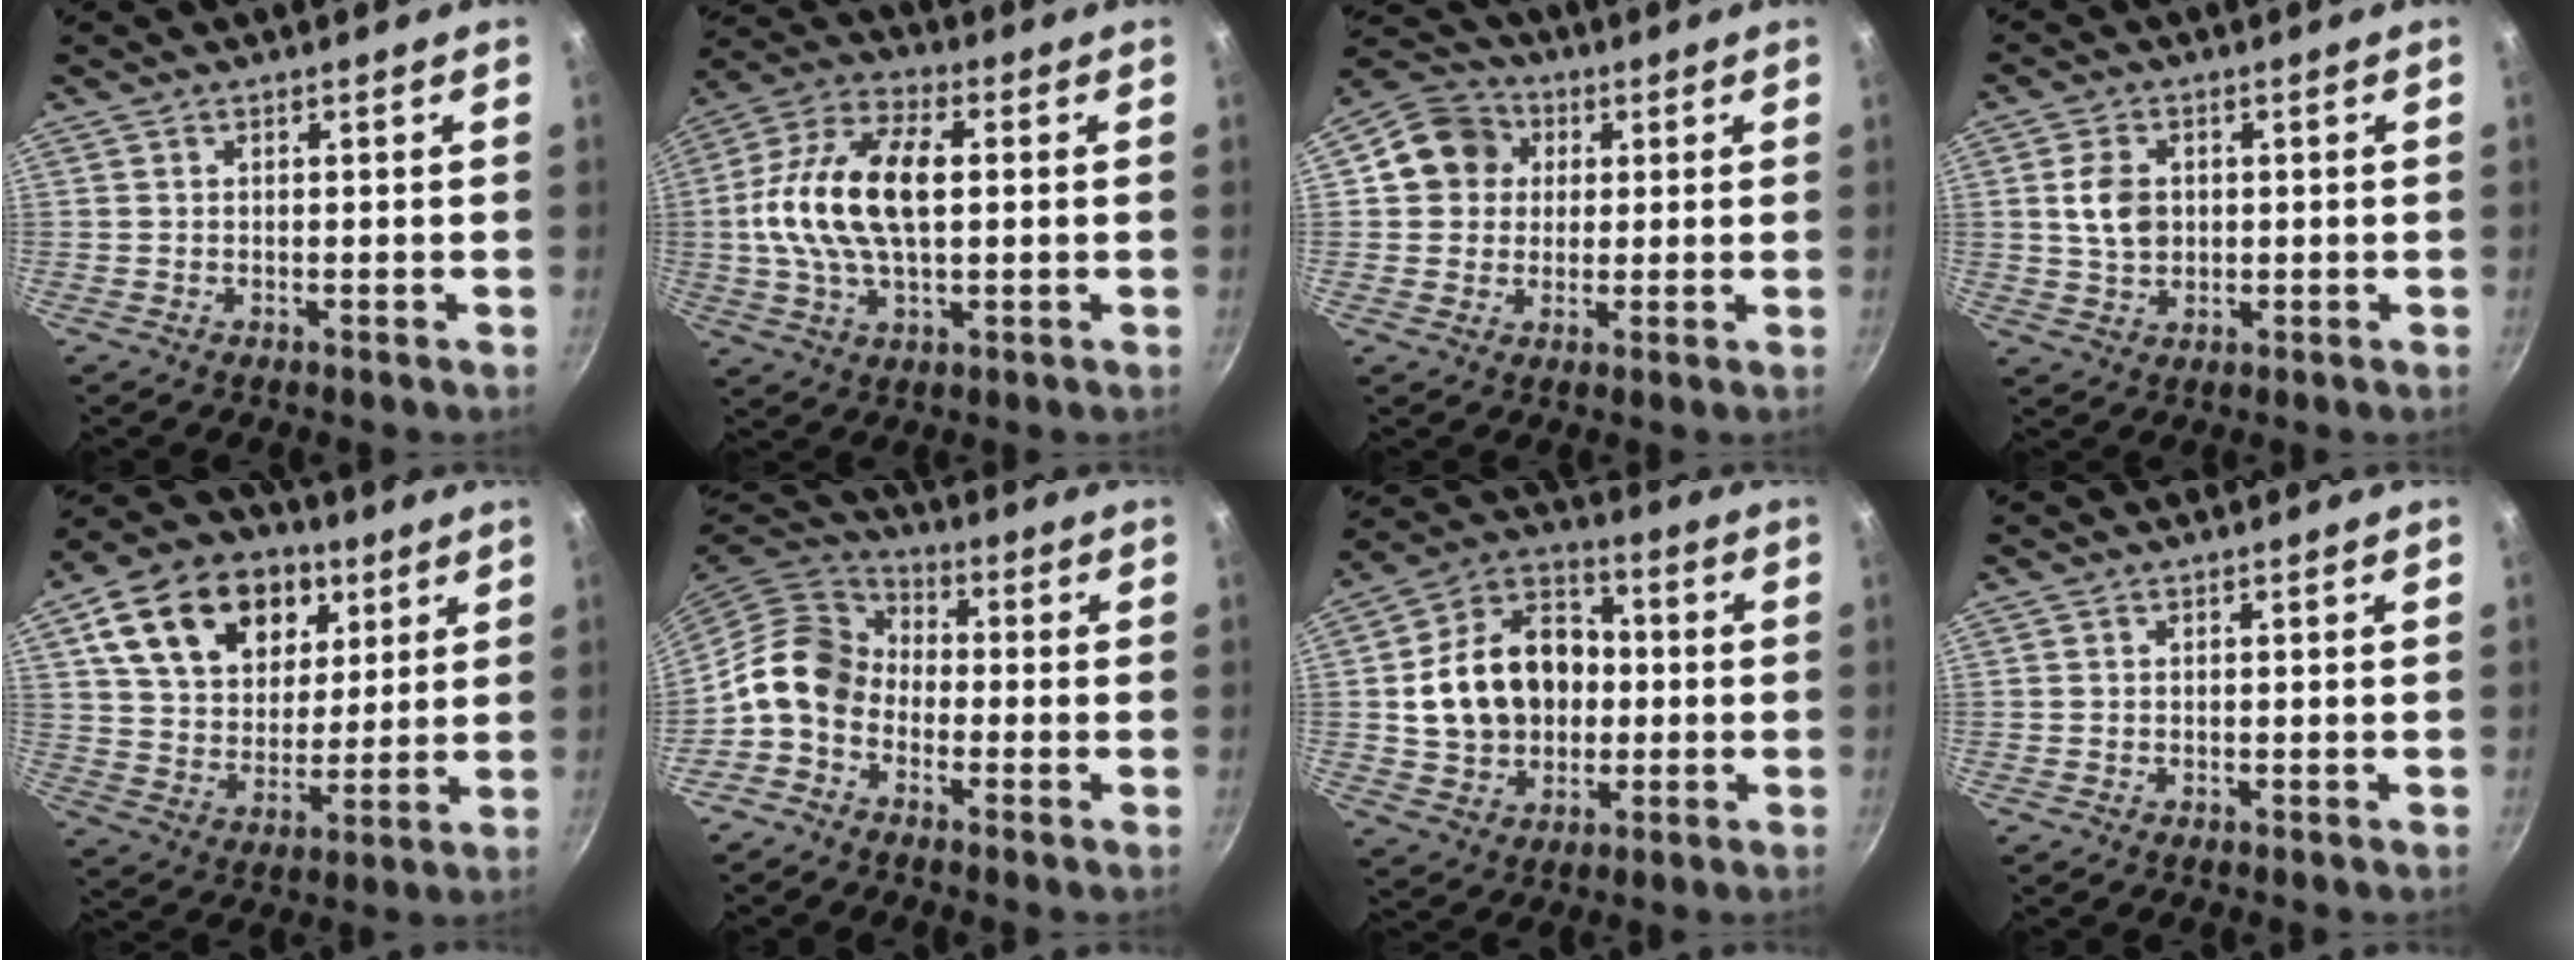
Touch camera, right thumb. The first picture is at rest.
{"total": 17.2, "force": [1.3, 9.2, 14.5], "torque": [-0.267, 0.024, 0.010]}
{"total": 9.5, "force": [2.2, 8.5, 3.7], "torque": [-0.031, 0.014, 0.021]}
{"total": 6.3, "force": [0.8, 4.6, 4.2], "torque": [-0.067, 0.000, 0.015]}
{"total": 21.2, "force": [8.9, 14.8, 12.3], "torque": [-0.190, -0.015, 0.150]}
{"total": 9.8, "force": [-2.7, 7.6, 5.7], "torque": [-0.077, 0.042, -0.079]}
{"total": 17.9, "force": [0.2, 13.9, 11.3], "torque": [-0.166, 0.035, 0.004]}
{"total": 0.0}